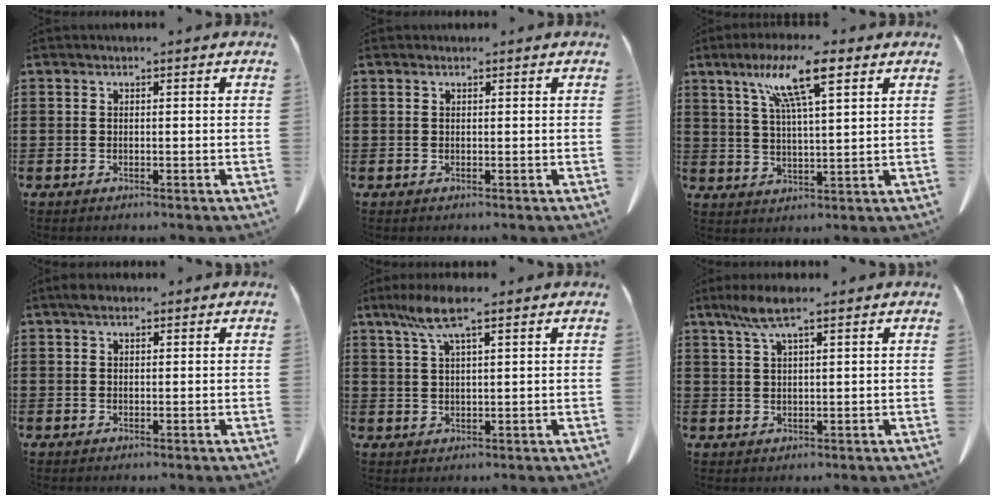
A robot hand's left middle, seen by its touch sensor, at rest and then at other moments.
{"total": 0.0}
{"total": 10.1, "force": [5.9, 1.5, 8.0], "torque": [-0.161, -0.001, 0.097]}
{"total": 1.5, "force": [1.0, 0.8, 0.8], "torque": [-0.009, 0.002, 0.016]}
{"total": 6.5, "force": [3.9, 1.1, 5.1], "torque": [-0.106, 0.003, 0.069]}
{"total": 4.8, "force": [2.9, 0.8, 3.8], "torque": [-0.080, 0.005, 0.052]}